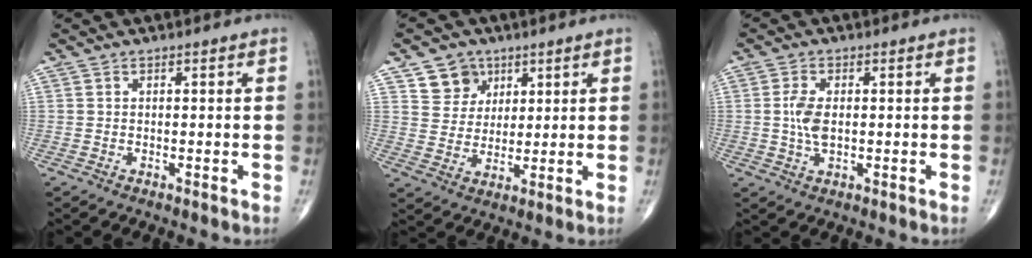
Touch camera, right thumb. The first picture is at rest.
{"total": 6.9, "force": [3.9, 5.5, 1.5], "torque": [0.003, -0.023, 0.072]}
{"total": 4.7, "force": [0.1, 2.4, 4.0], "torque": [-0.088, -0.001, 0.001]}